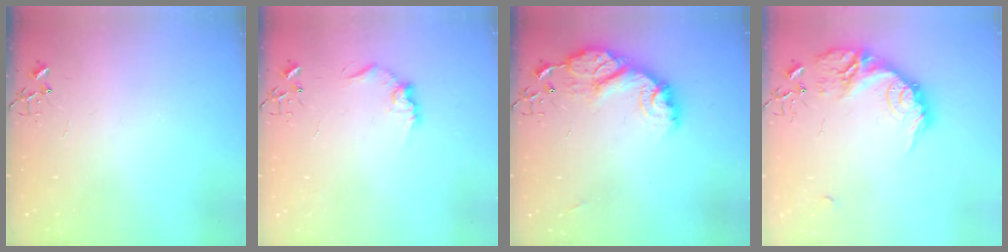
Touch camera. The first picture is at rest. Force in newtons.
{"total": 9.1, "press": 9.1, "slide": 0.3}
{"total": 15.7, "press": 15.6, "slide": 1.2}
{"total": 19.0, "press": 19.0, "slide": 0.4}